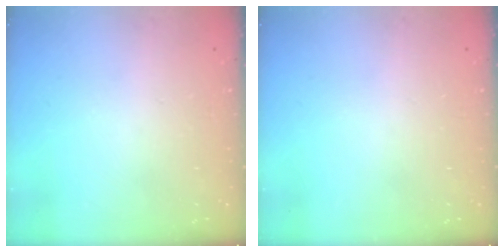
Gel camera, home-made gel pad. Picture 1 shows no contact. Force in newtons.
{"total": 0.0}